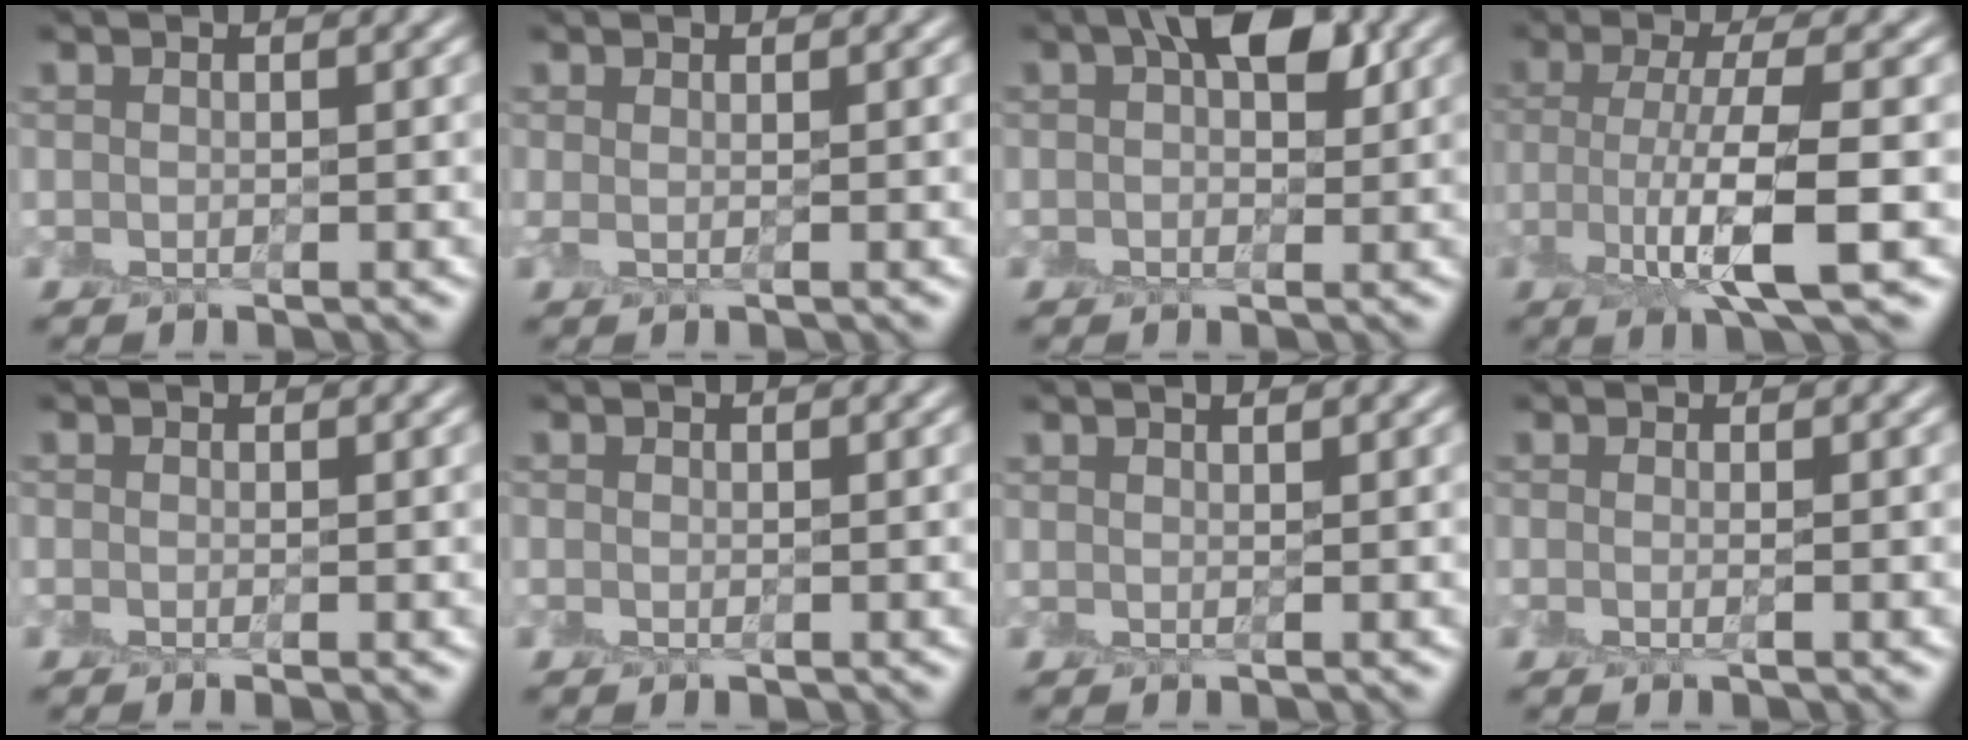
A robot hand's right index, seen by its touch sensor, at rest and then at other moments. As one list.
[{"total": 0.7, "force": [0.3, -0.1, 0.6], "torque": [-0.013, -0.003, 0.005]}, {"total": 5.1, "force": [1.8, 2.8, 3.9], "torque": [-0.055, 0.009, 0.017]}, {"total": 5.9, "force": [-1.7, 1.0, 5.6], "torque": [-0.111, -0.006, -0.030]}, {"total": 0.6, "force": [-0.3, 0.2, 0.4], "torque": [-0.006, -0.006, -0.007]}, {"total": 0.7, "force": [-0.3, 0.5, 0.3], "torque": [-0.007, -0.004, -0.004]}, {"total": 0.8, "force": [0.6, -0.1, 0.4], "torque": [-0.008, -0.001, 0.011]}, {"total": 0.8, "force": [-0.3, -0.2, 0.7], "torque": [-0.018, -0.007, -0.008]}]